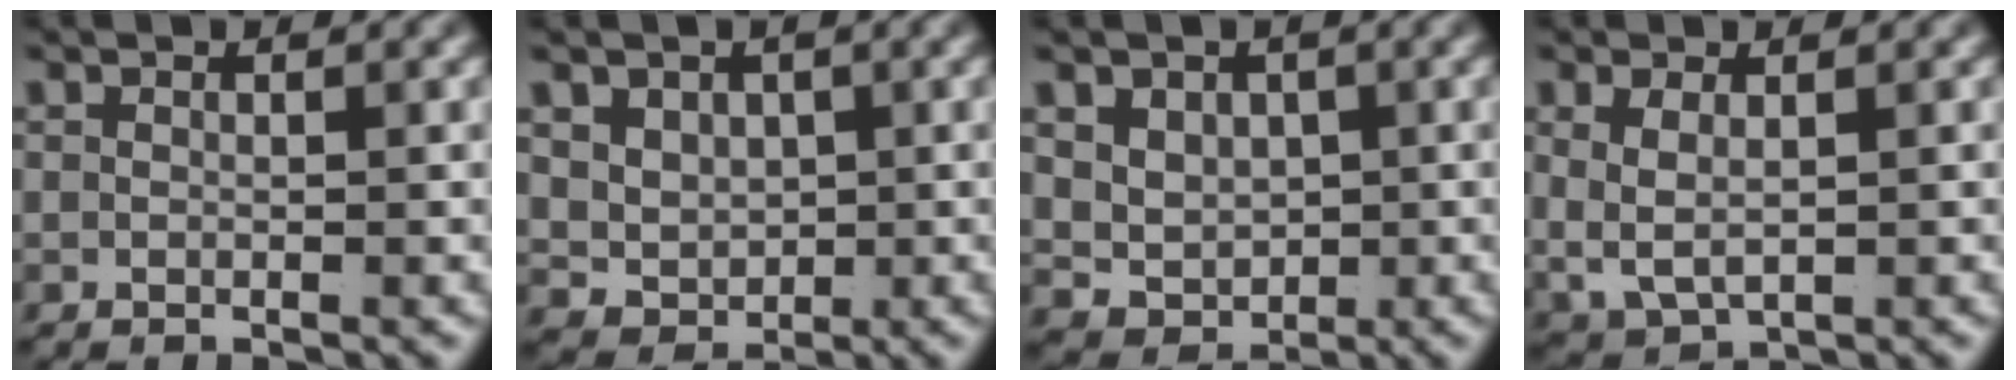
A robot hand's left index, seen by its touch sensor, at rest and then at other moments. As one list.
[{"total": 5.5, "force": [0.0, 5.0, 2.1], "torque": [-0.056, -0.041, 0.016]}, {"total": 6.1, "force": [-0.4, 5.5, 2.5], "torque": [-0.063, -0.046, 0.010]}, {"total": 4.4, "force": [0.4, 3.5, 2.7], "torque": [-0.072, -0.016, 0.020]}]